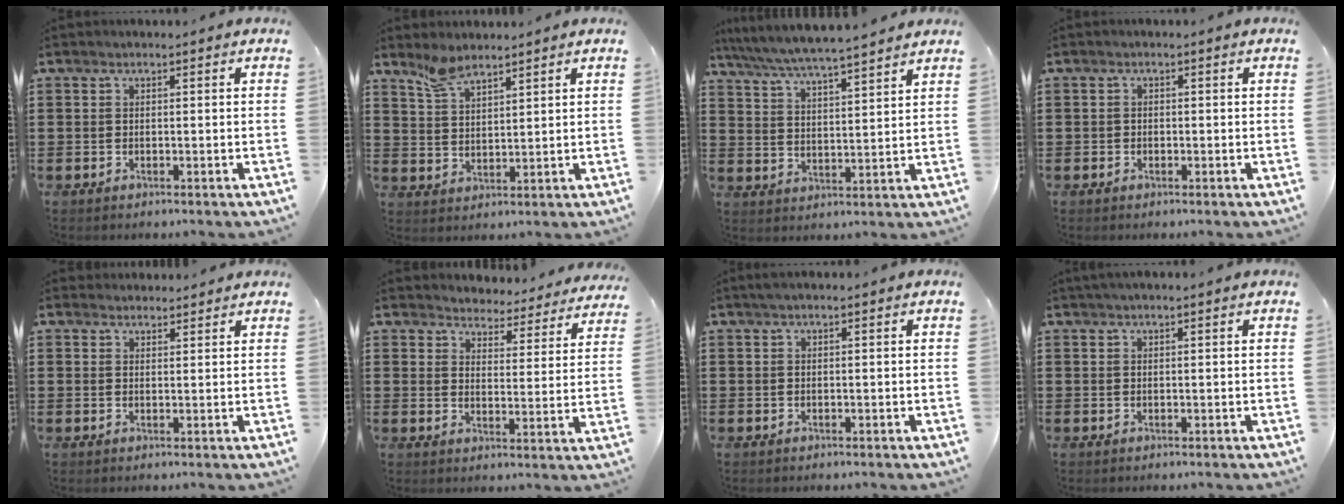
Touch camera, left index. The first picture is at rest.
{"total": 4.3, "force": [3.8, 1.2, 1.8], "torque": [-0.045, -0.004, 0.070]}
{"total": 5.3, "force": [5.0, -0.3, 1.6], "torque": [-0.053, -0.032, 0.084]}
{"total": 0.8, "force": [-0.4, 0.6, 0.1], "torque": [-0.004, 0.002, -0.010]}
{"total": 1.9, "force": [1.8, 0.6, -0.1], "torque": [-0.005, 0.001, 0.036]}
{"total": 4.2, "force": [4.2, 0.4, -0.3], "torque": [-0.013, -0.038, 0.068]}
{"total": 0.6, "force": [0.3, 0.0, 0.5], "torque": [-0.009, 0.000, 0.005]}
{"total": 0.8, "force": [0.5, 0.0, 0.7], "torque": [-0.013, 0.001, 0.010]}